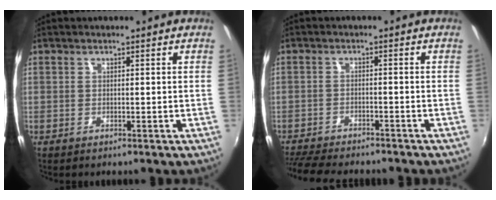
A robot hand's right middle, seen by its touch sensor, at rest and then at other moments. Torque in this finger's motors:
{"motor_torque": [1.03, -1.11, 0.14, 0.07]}